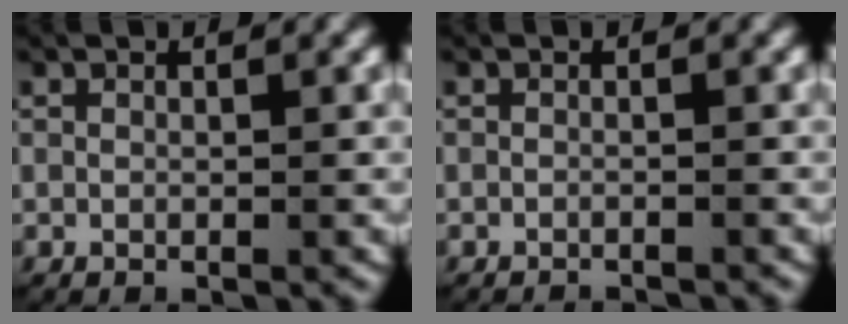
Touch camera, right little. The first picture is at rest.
{"total": 1.6, "force": [-1.6, 0.1, 0.1], "torque": [-0.006, -0.008, -0.022]}